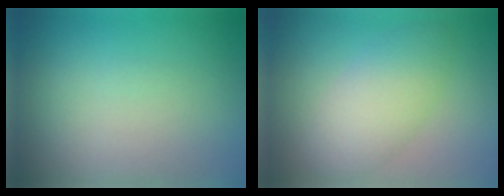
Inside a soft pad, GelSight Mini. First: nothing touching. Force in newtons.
{"total": 4.1, "press": 4.1, "slide": 0.1}